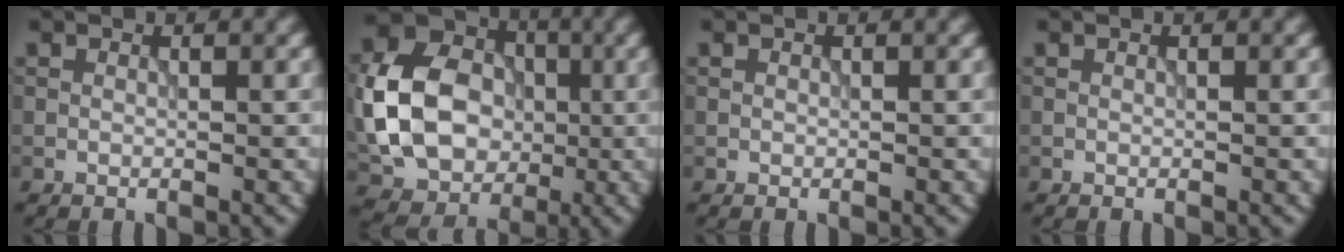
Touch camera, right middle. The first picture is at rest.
{"total": 11.0, "force": [-1.0, 8.5, 6.9], "torque": [-0.143, 0.005, -0.023]}
{"total": 0.0}
{"total": 0.0}